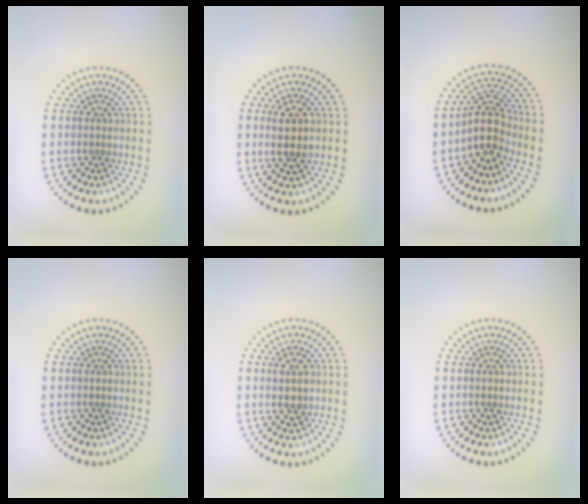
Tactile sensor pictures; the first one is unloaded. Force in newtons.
{"total": 2.7, "press": 2.7, "slide": 0.6}
{"total": 3.7, "press": 2.9, "slide": 2.2}
{"total": 0.0}
{"total": 1.9, "press": 1.9, "slide": 0.3}
{"total": 0.0}